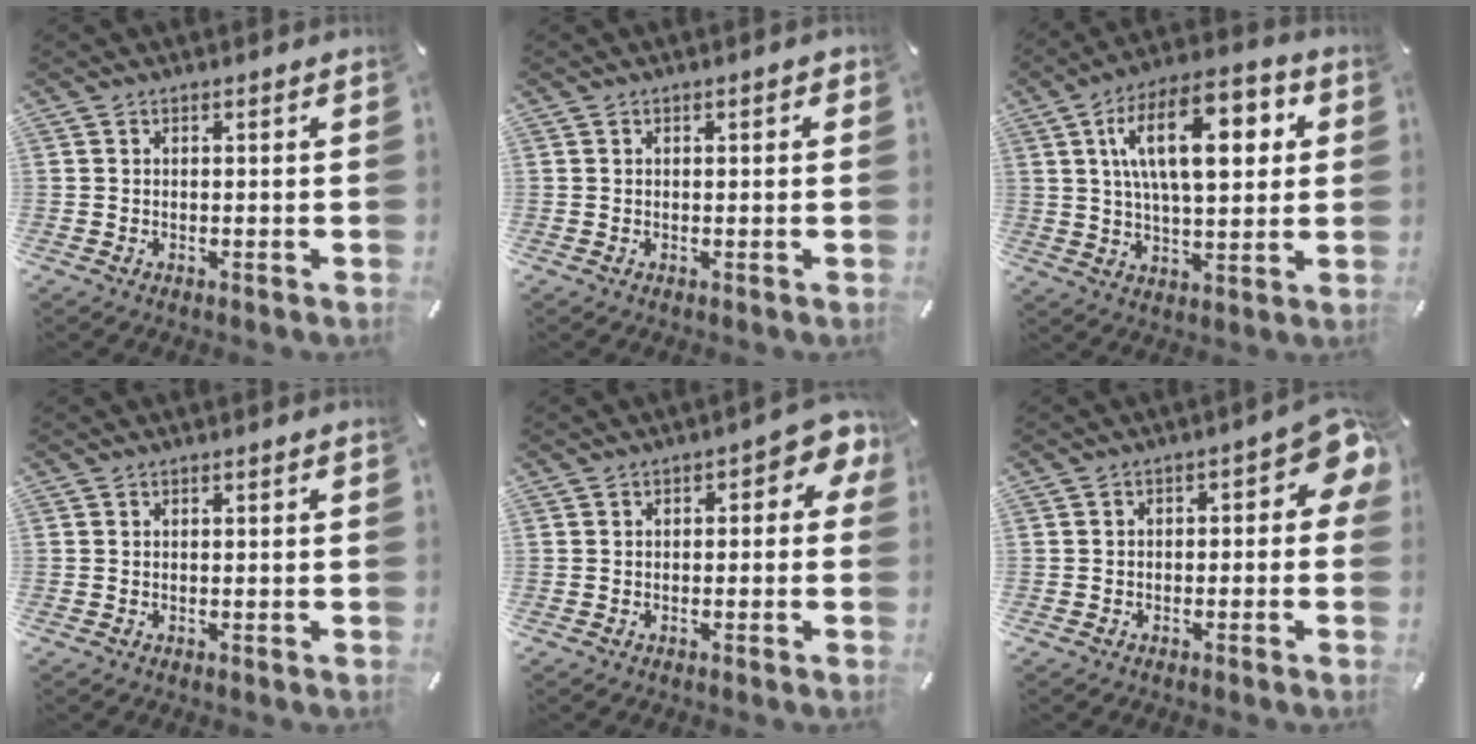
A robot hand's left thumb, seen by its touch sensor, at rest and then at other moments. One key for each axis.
{"total": 0.7, "fx": 0.1, "fy": 0.4, "fz": 0.6, "tx": -0.003, "ty": 0.001, "tz": -0.002}
{"total": 18.5, "fx": 5.8, "fy": 8.8, "fz": 15.2, "tx": -0.256, "ty": 0.002, "tz": 0.088}
{"total": 0.0}
{"total": 4.4, "fx": -0.2, "fy": 2.3, "fz": 3.7, "tx": -0.055, "ty": 0.009, "tz": -0.009}
{"total": 5.9, "fx": -0.1, "fy": 3.3, "fz": 4.8, "tx": -0.065, "ty": 0.002, "tz": -0.006}